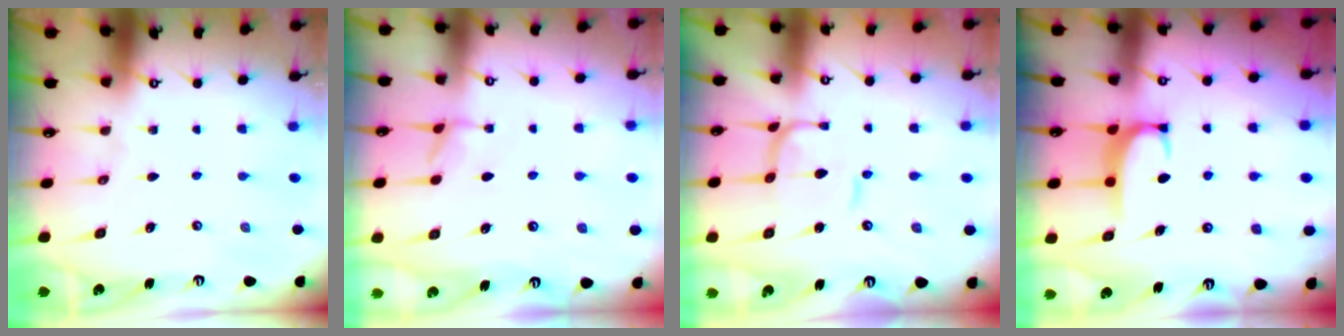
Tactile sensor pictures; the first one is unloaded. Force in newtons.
{"total": 2.7, "press": 2.7, "slide": 0.5}
{"total": 1.0, "press": 0.9, "slide": 0.4}
{"total": 1.9, "press": 1.9, "slide": 0.5}